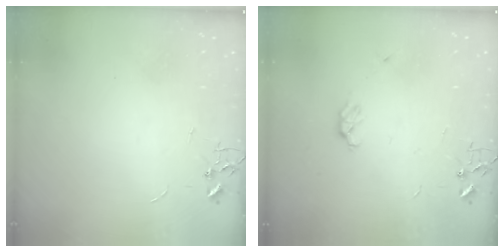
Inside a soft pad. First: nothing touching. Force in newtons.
{"total": 4.2, "press": 4.1, "slide": 1.0}